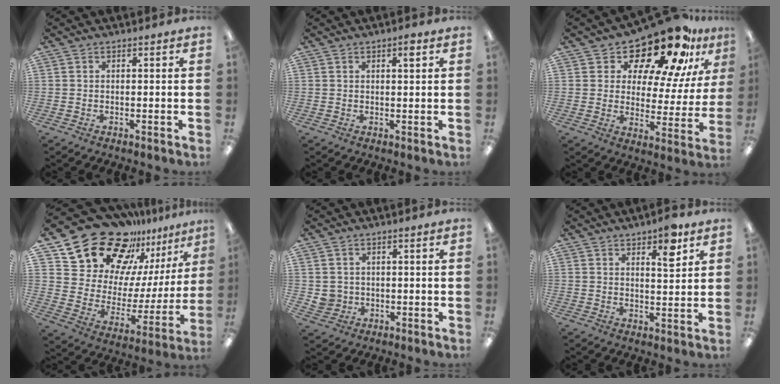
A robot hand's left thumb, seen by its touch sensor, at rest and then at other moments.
{"total": 2.3, "force": [1.3, 0.7, 1.7], "torque": [-0.021, -0.004, 0.019]}
{"total": 19.0, "force": [15.4, 6.4, 9.1], "torque": [-0.144, -0.118, 0.258]}
{"total": 22.0, "force": [17.9, 11.0, 6.7], "torque": [-0.123, -0.131, 0.327]}
{"total": 3.2, "force": [0.5, 3.1, 0.4], "torque": [-0.013, 0.006, 0.011]}
{"total": 6.8, "force": [4.4, 2.3, 4.6], "torque": [-0.052, -0.024, 0.068]}